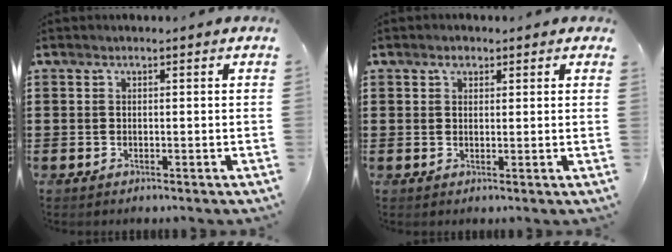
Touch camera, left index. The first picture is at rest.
{"total": 1.8, "force": [1.2, 1.1, 0.8], "torque": [-0.002, -0.003, 0.020]}